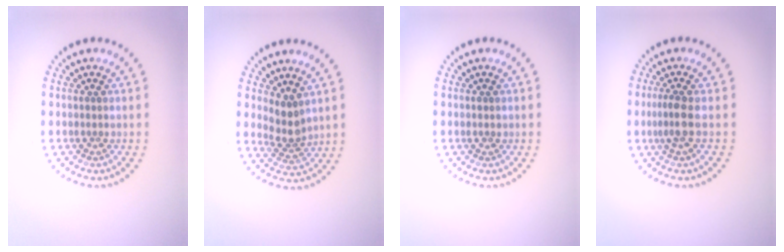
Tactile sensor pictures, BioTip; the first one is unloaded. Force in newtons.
{"total": 2.4, "press": 1.9, "slide": 1.5}
{"total": 0.6, "press": 0.5, "slide": 0.2}
{"total": 2.1, "press": 1.8, "slide": 1.1}